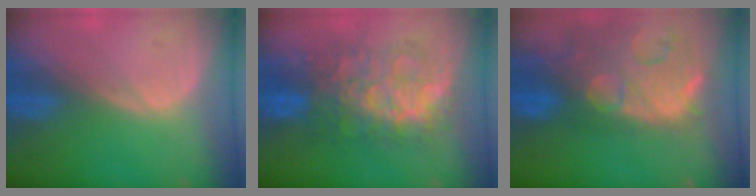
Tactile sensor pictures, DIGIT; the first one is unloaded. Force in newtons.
{"total": 9.7, "press": 9.6, "slide": 0.7}
{"total": 14.8, "press": 11.9, "slide": 8.9}